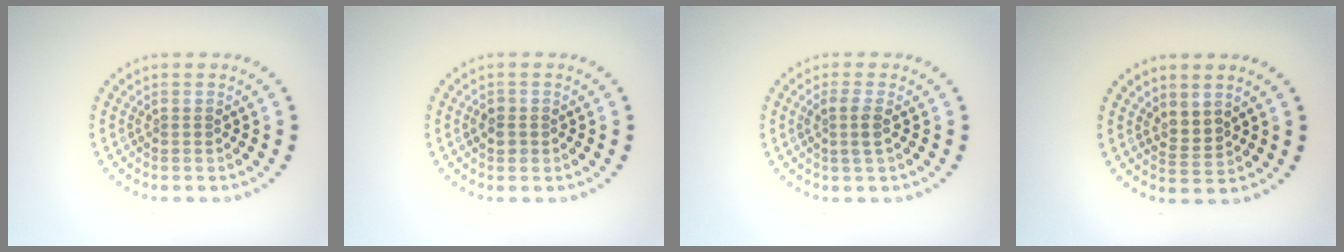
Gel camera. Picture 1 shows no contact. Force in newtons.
{"total": 1.2, "press": 1.1, "slide": 0.3}
{"total": 1.7, "press": 1.5, "slide": 0.6}
{"total": 1.7, "press": 1.4, "slide": 1.0}